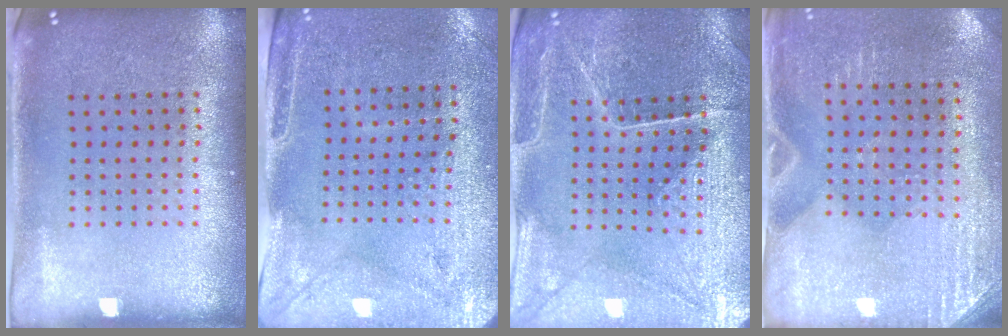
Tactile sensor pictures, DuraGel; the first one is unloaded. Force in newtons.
{"total": 2.9, "press": 2.5, "slide": 1.5}
{"total": 2.7, "press": 2.7, "slide": 0.2}
{"total": 2.8, "press": 2.5, "slide": 1.3}